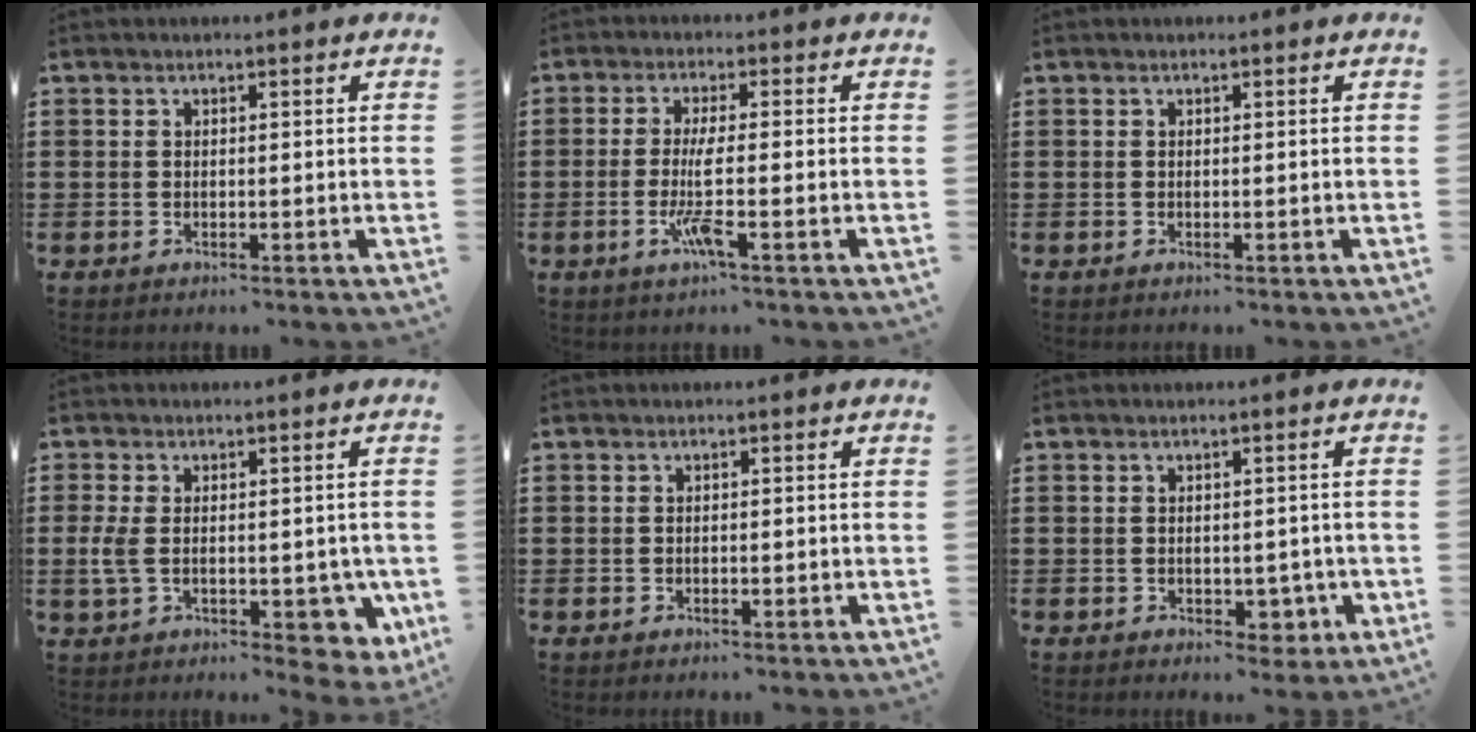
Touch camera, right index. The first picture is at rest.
{"total": 5.5, "force": [-1.5, 0.4, 5.3], "torque": [-0.119, -0.019, -0.035]}
{"total": 0.0}
{"total": 7.1, "force": [-0.7, 4.4, 5.5], "torque": [-0.107, 0.008, -0.012]}
{"total": 0.6, "force": [-0.1, 0.5, 0.3], "torque": [-0.007, 0.003, -0.002]}
{"total": 3.1, "force": [-0.5, 2.3, 2.0], "torque": [-0.023, -0.003, -0.012]}